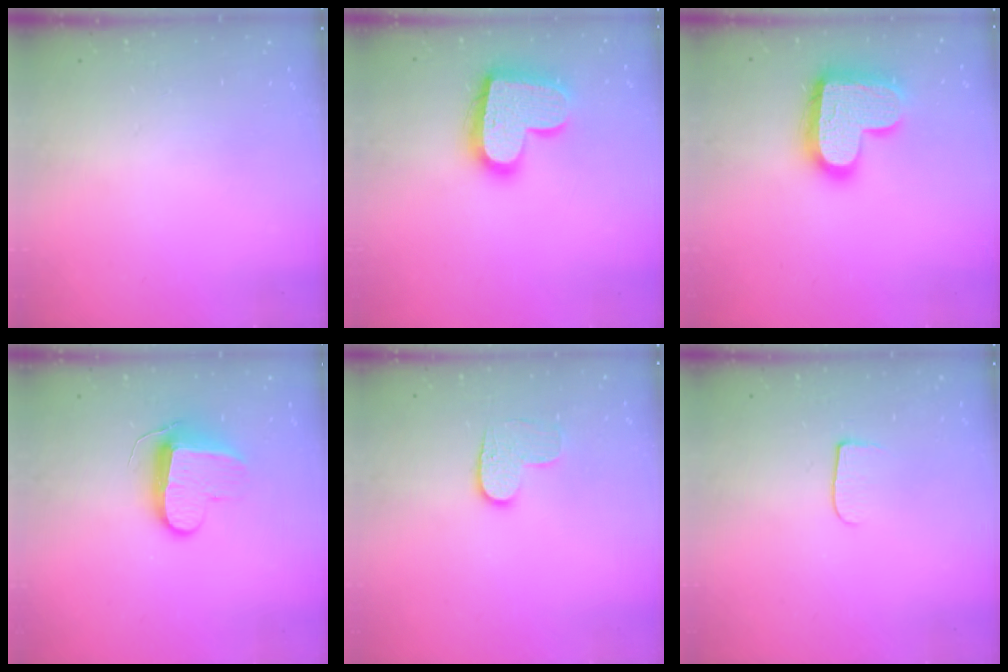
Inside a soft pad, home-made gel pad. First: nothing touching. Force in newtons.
{"total": 18.0, "press": 18.0, "slide": 1.1}
{"total": 19.4, "press": 19.3, "slide": 1.4}
{"total": 9.9, "press": 9.9, "slide": 0.1}
{"total": 6.6, "press": 6.6, "slide": 0.3}
{"total": 6.5, "press": 6.5, "slide": 0.7}